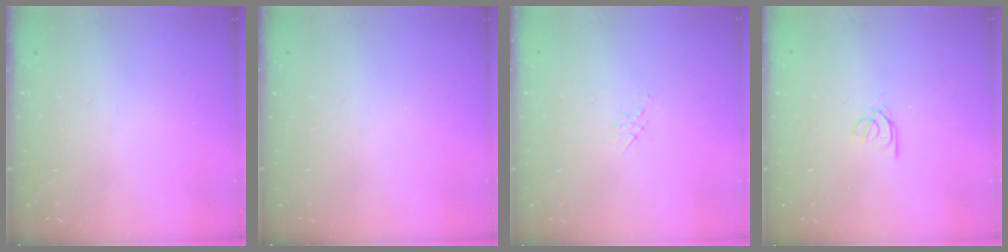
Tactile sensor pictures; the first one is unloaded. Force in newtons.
{"total": 0.0}
{"total": 3.5, "press": 3.3, "slide": 1.1}
{"total": 2.6, "press": 2.6, "slide": 0.2}